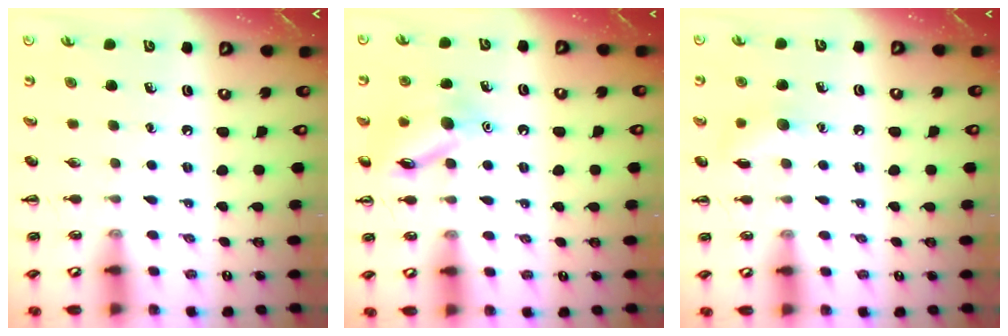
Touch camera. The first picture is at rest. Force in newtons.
{"total": 12.7, "press": 12.7, "slide": 0.7}
{"total": 7.4, "press": 7.3, "slide": 0.8}